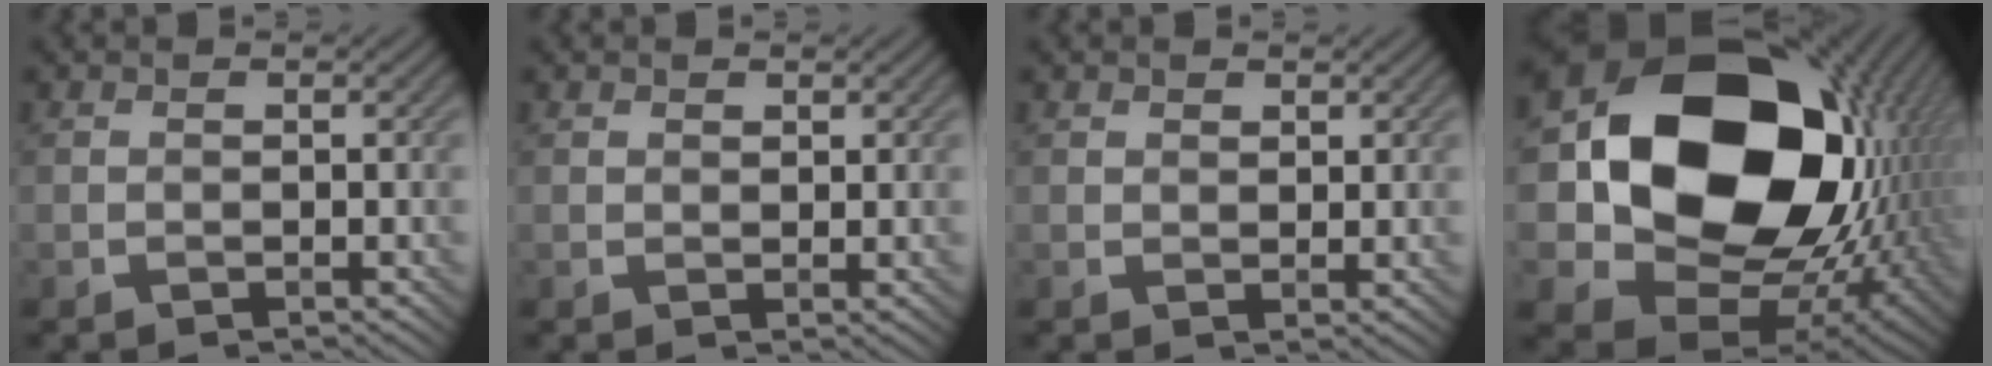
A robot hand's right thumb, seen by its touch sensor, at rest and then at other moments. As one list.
[{"total": 0.9, "force": [0.7, 0.5, 0.4], "torque": [-0.006, -0.002, 0.015]}, {"total": 1.3, "force": [0.9, 0.7, 0.5], "torque": [-0.008, -0.003, 0.019]}, {"total": 21.5, "force": [3.2, 16.8, 12.9], "torque": [-0.288, -0.035, 0.092]}]